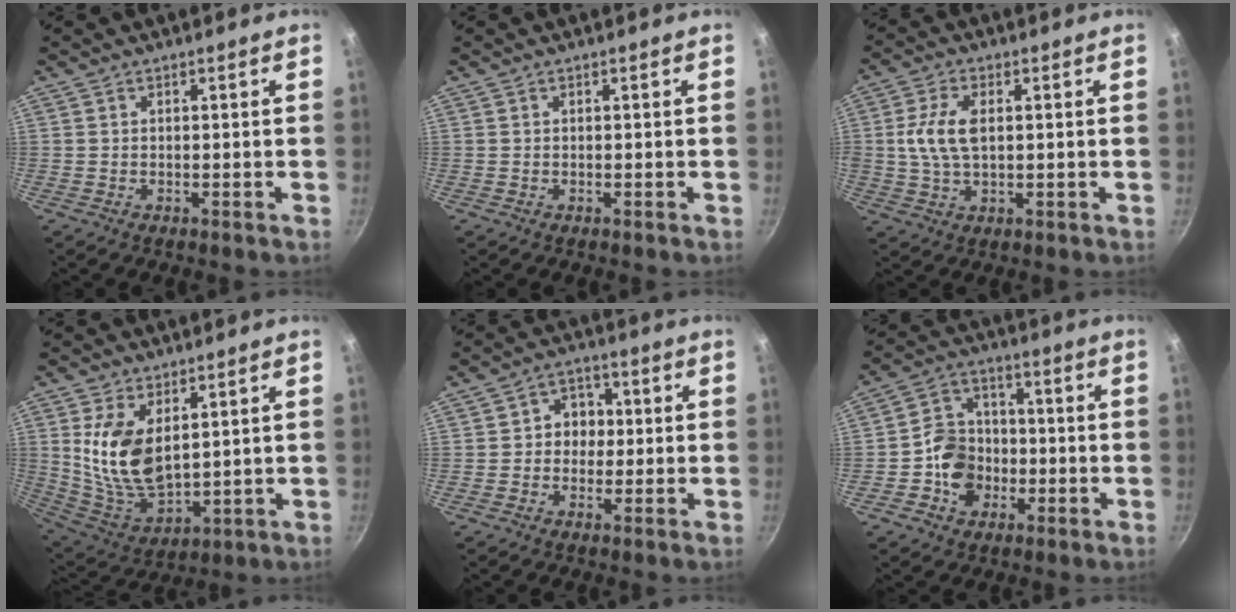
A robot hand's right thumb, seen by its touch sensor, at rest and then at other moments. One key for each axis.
{"total": 0.0}
{"total": 8.2, "fx": 1.1, "fy": 4.2, "fz": 6.9, "tx": -0.140, "ty": 0.007, "tz": 0.019}
{"total": 13.6, "fx": 3.6, "fy": 7.4, "fz": 10.8, "tx": -0.202, "ty": -0.039, "tz": 0.085}
{"total": 5.8, "fx": 0.0, "fy": 5.1, "fz": 2.7, "tx": 0.000, "ty": 0.010, "tz": -0.007}
{"total": 10.0, "fx": -2.4, "fy": 8.6, "fz": 4.6, "tx": -0.047, "ty": 0.029, "tz": -0.052}